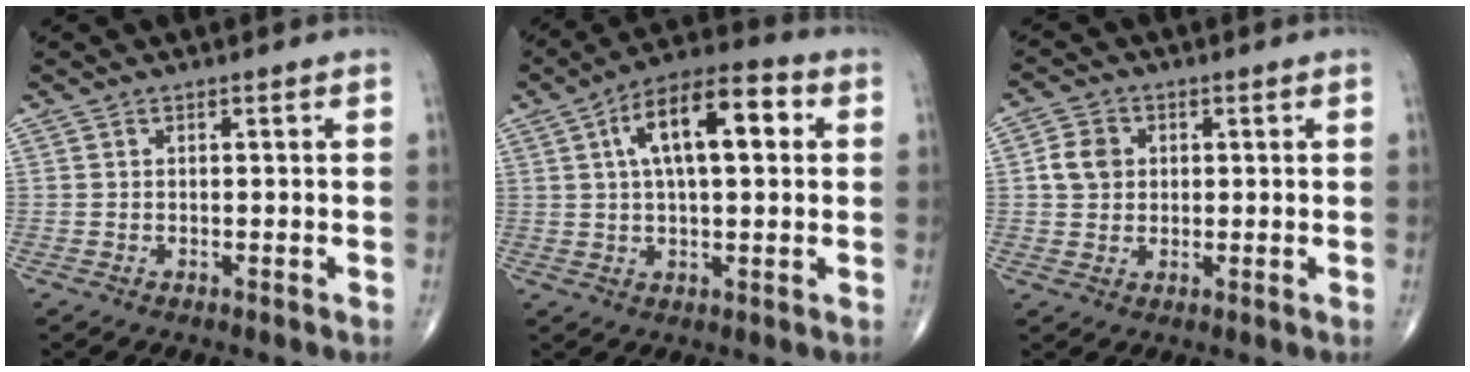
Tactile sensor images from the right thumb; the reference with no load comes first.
{"total": 14.5, "force": [3.6, 6.2, 12.6], "torque": [-0.195, 0.025, 0.049]}
{"total": 5.0, "force": [0.8, 4.3, 2.5], "torque": [-0.032, 0.003, 0.011]}